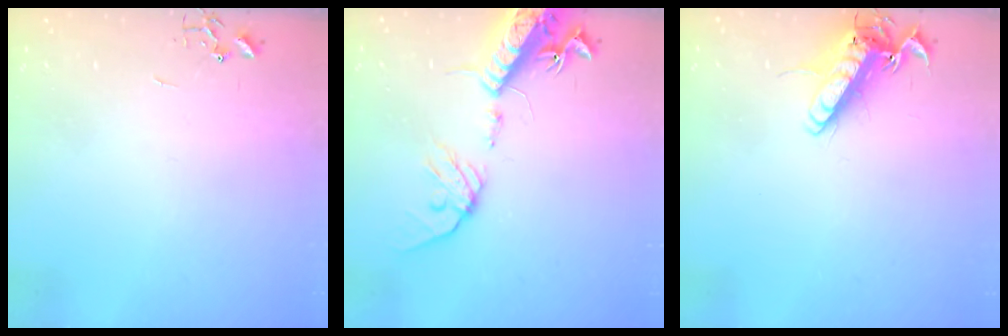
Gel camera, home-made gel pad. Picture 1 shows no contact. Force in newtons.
{"total": 18.0, "press": 17.6, "slide": 3.8}
{"total": 14.6, "press": 14.4, "slide": 2.0}